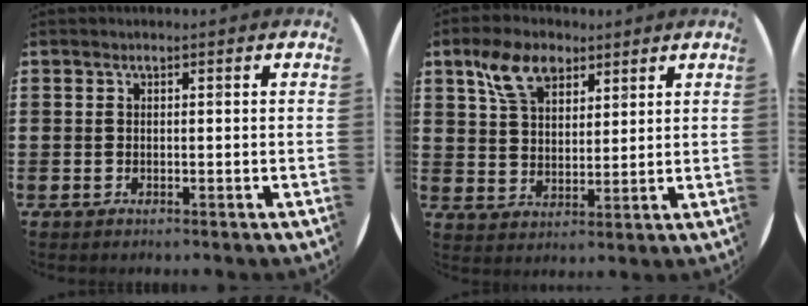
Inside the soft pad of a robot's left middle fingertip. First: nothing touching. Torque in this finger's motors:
{"motor_torque": [1.16, -0.98, 0.12, 0.03]}